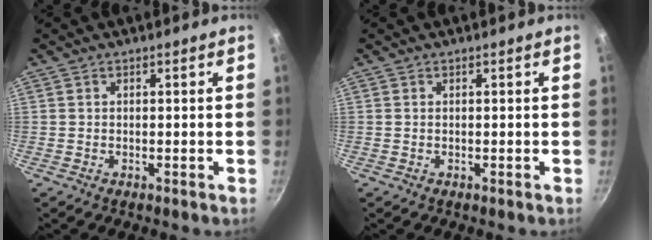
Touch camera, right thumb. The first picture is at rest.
{"total": 0.0}